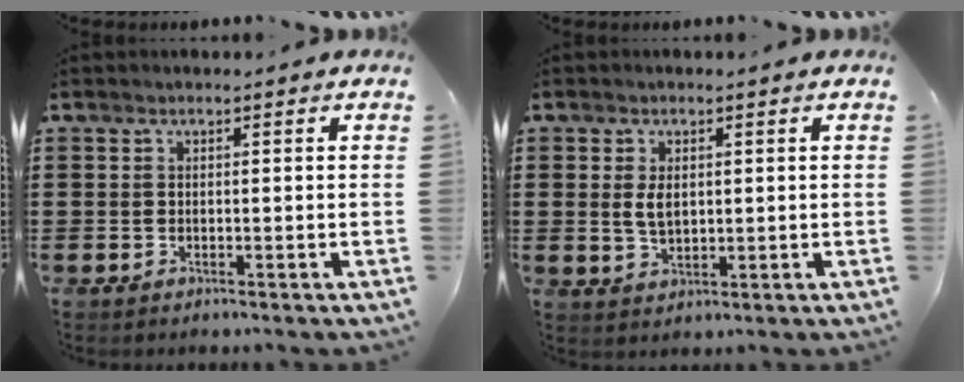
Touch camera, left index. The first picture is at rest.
{"total": 3.2, "force": [0.6, 1.8, 2.6], "torque": [-0.062, 0.003, 0.008]}